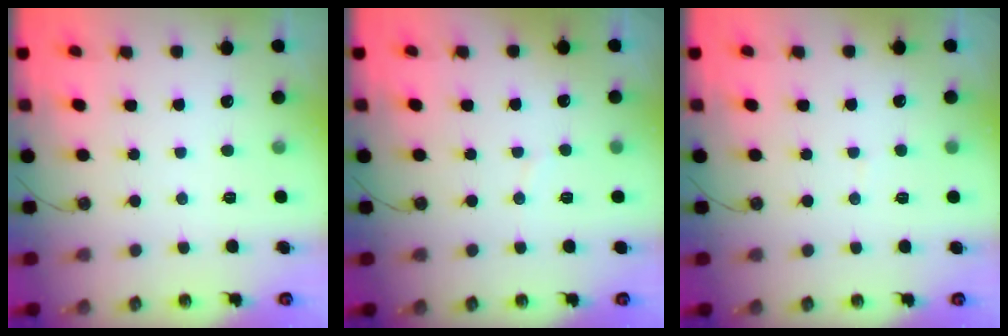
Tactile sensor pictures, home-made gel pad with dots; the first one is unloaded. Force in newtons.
{"total": 2.6, "press": 2.6, "slide": 0.3}
{"total": 2.6, "press": 2.6, "slide": 0.2}